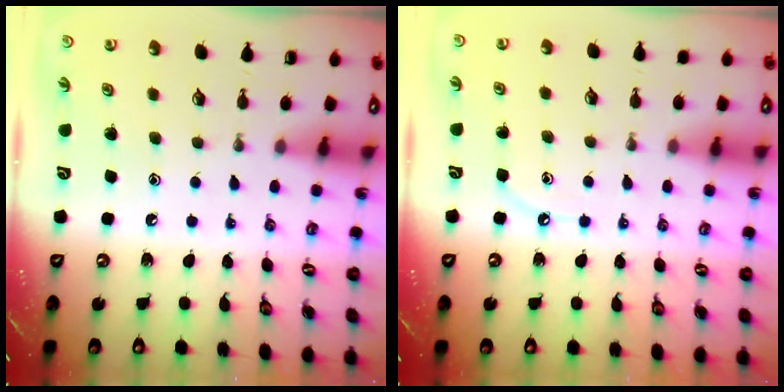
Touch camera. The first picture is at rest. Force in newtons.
{"total": 4.5, "press": 4.5, "slide": 0.3}